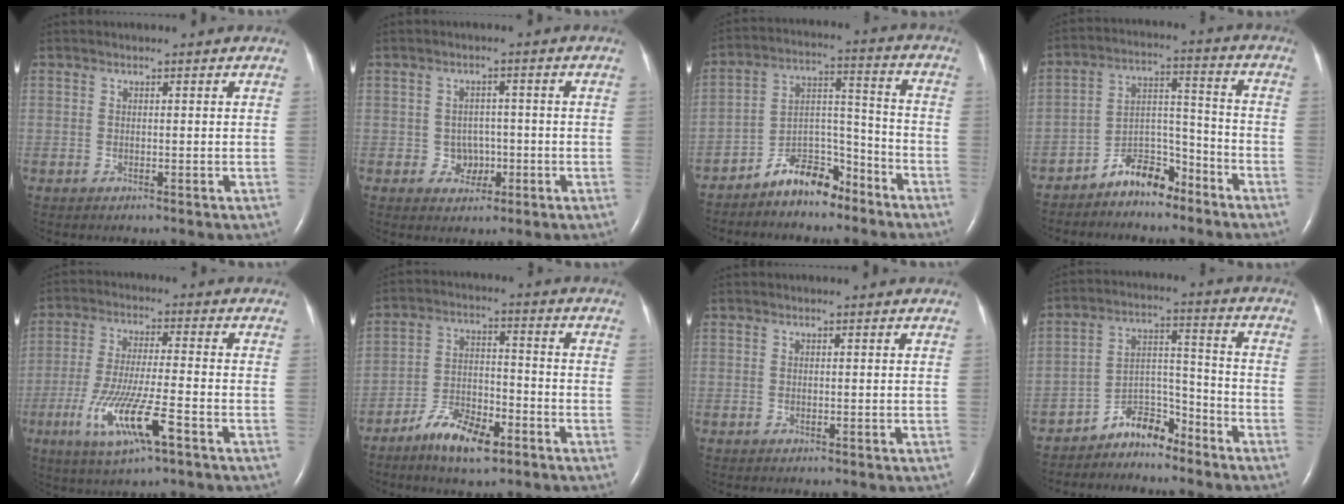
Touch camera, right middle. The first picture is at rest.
{"total": 3.2, "force": [-0.9, 2.8, 1.2], "torque": [-0.013, 0.008, -0.007]}
{"total": 8.6, "force": [-7.0, 3.4, 3.6], "torque": [-0.061, 0.033, -0.122]}
{"total": 7.5, "force": [-6.1, 3.0, 3.0], "torque": [-0.050, 0.026, -0.109]}
{"total": 11.2, "force": [-5.0, 1.0, 10.0], "torque": [-0.195, -0.021, -0.088]}
{"total": 8.9, "force": [-5.8, 3.1, 6.0], "torque": [-0.116, -0.002, -0.102]}
{"total": 0.0}
{"total": 6.4, "force": [-5.8, 2.3, 1.6], "torque": [-0.021, 0.028, -0.103]}